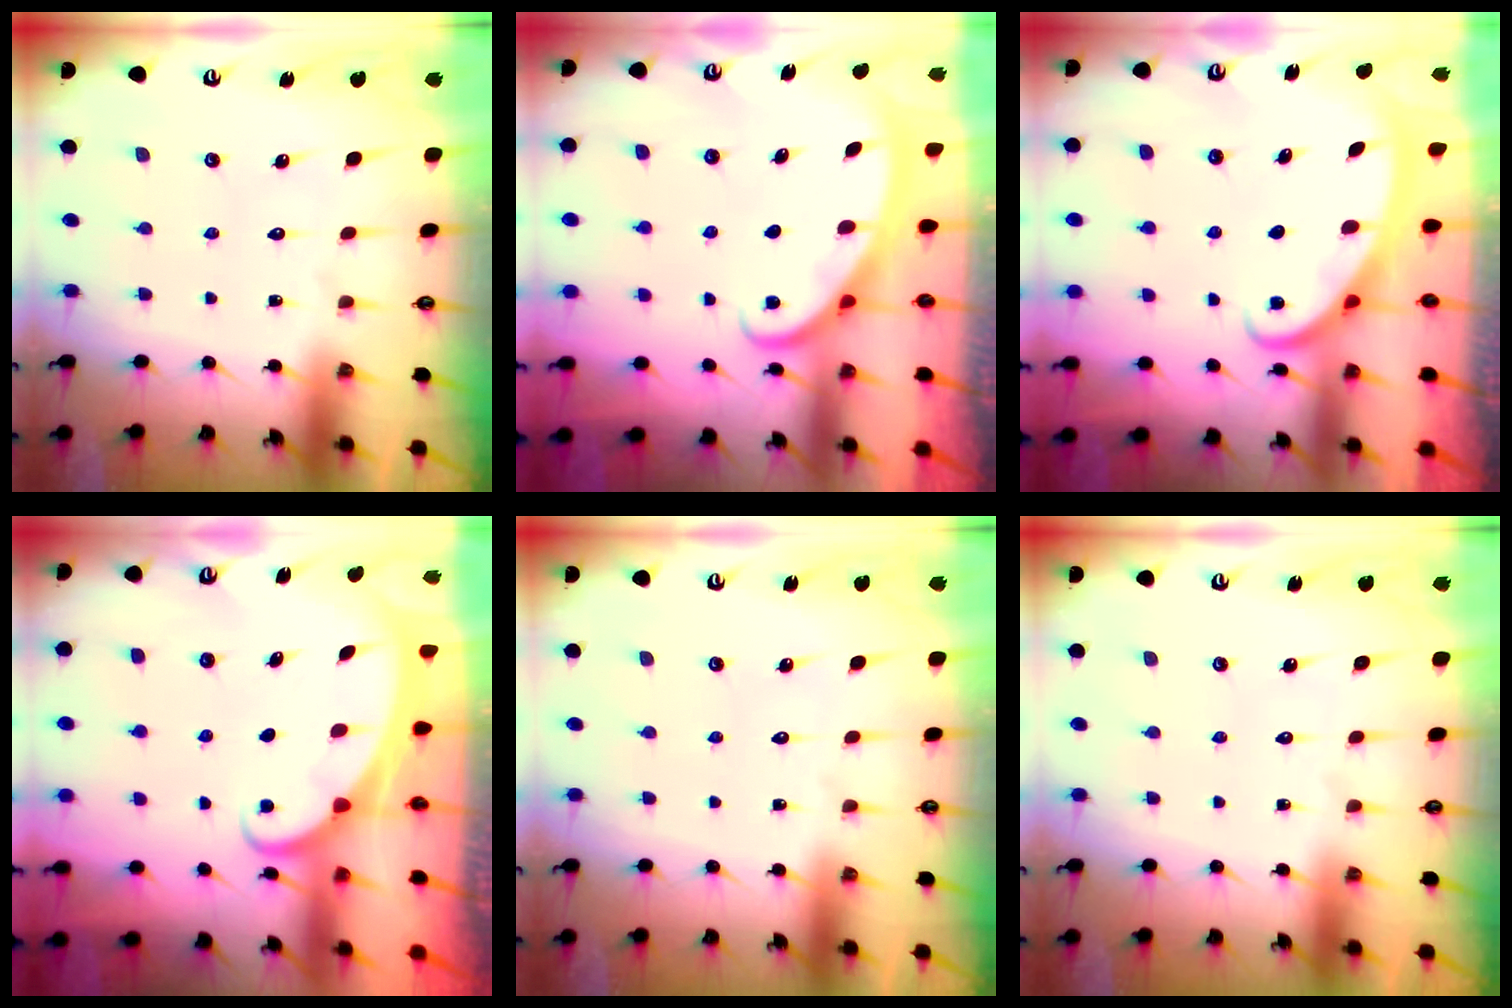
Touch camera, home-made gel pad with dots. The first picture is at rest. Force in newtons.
{"total": 2.8, "press": 2.8, "slide": 0.3}
{"total": 2.7, "press": 2.7, "slide": 0.4}
{"total": 1.9, "press": 1.9, "slide": 0.3}
{"total": 0.0}
{"total": 0.0}